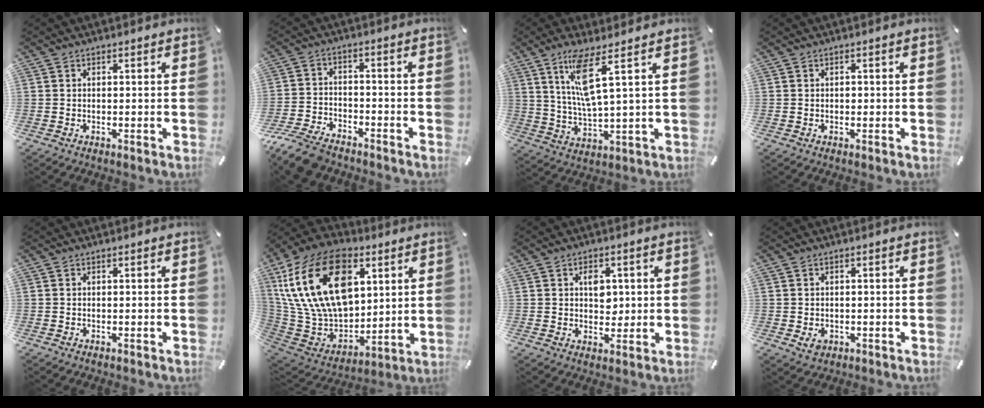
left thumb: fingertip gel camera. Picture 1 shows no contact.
{"total": 8.9, "force": [-7.5, 3.5, 3.3], "torque": [-0.072, 0.033, -0.146]}
{"total": 10.4, "force": [4.9, 1.7, 9.0], "torque": [-0.183, -0.008, 0.084]}
{"total": 0.7, "force": [-0.1, 0.6, 0.4], "torque": [-0.008, 0.002, -0.003]}
{"total": 0.0}
{"total": 27.3, "force": [9.6, 18.0, 18.1], "torque": [-0.378, -0.043, 0.171]}
{"total": 5.0, "force": [1.2, 3.9, 2.9], "torque": [-0.023, -0.007, 0.012]}
{"total": 2.3, "force": [-0.6, 2.0, 1.1], "torque": [-0.011, 0.000, -0.013]}